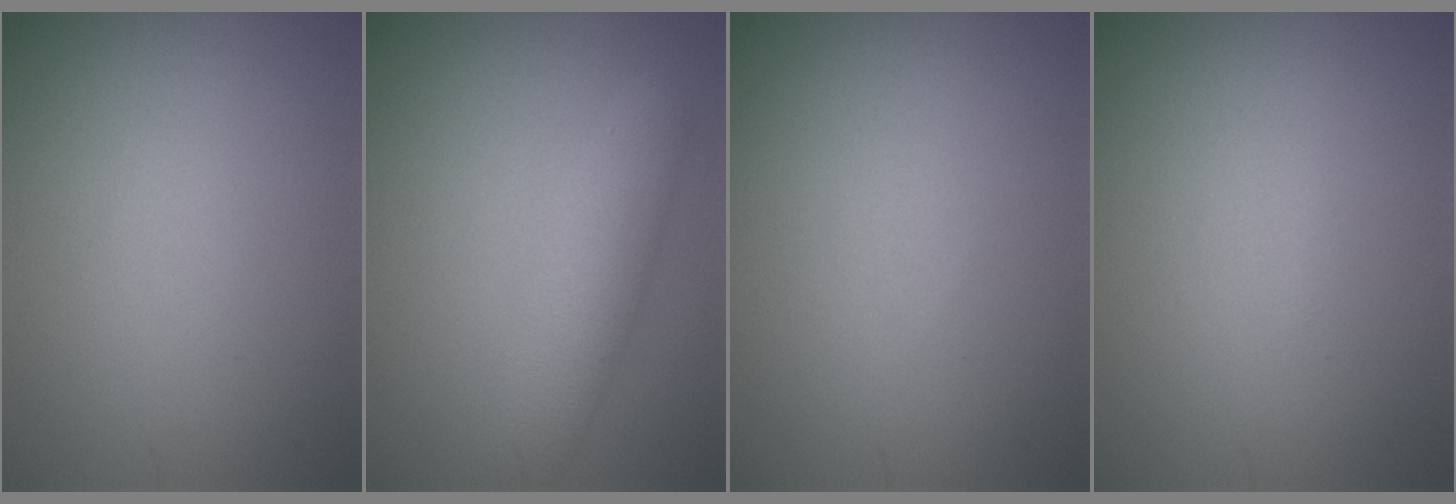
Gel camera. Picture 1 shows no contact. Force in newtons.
{"total": 4.1, "press": 4.1, "slide": 0.1}
{"total": 0.0}
{"total": 0.0}